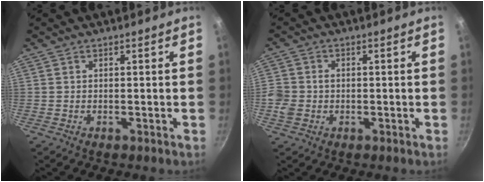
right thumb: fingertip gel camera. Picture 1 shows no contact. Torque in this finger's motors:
{"motor_torque": [0.86, 1.23, 0.42, 0.15, 0.08]}